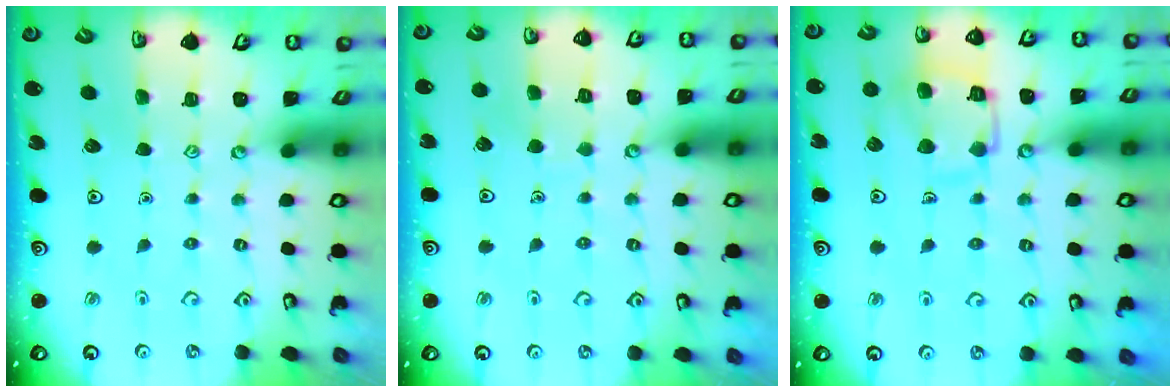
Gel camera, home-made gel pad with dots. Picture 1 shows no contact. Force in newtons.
{"total": 4.4, "press": 4.4, "slide": 0.4}
{"total": 12.8, "press": 12.7, "slide": 1.3}